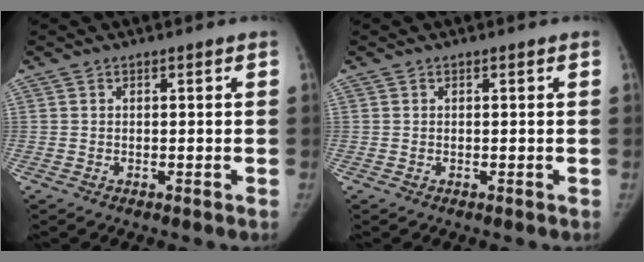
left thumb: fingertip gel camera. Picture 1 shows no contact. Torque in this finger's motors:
{"motor_torque": [-0.22, 0.32, -0.06, 0.41, 0.05]}